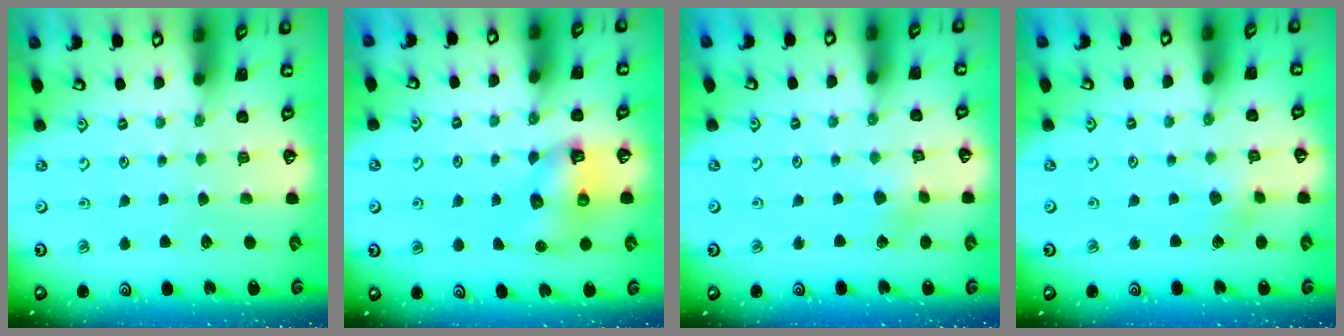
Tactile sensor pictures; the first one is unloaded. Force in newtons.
{"total": 7.0, "press": 7.0, "slide": 0.9}
{"total": 3.0, "press": 2.9, "slide": 0.6}
{"total": 2.9, "press": 2.8, "slide": 0.8}